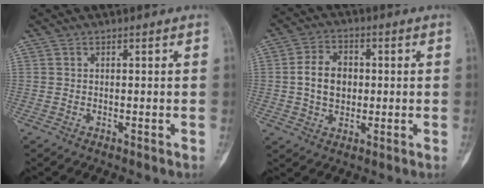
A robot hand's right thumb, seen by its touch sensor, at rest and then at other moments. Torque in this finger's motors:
{"motor_torque": [0.24, 0.48, 0.71, -0.31, 0.16]}